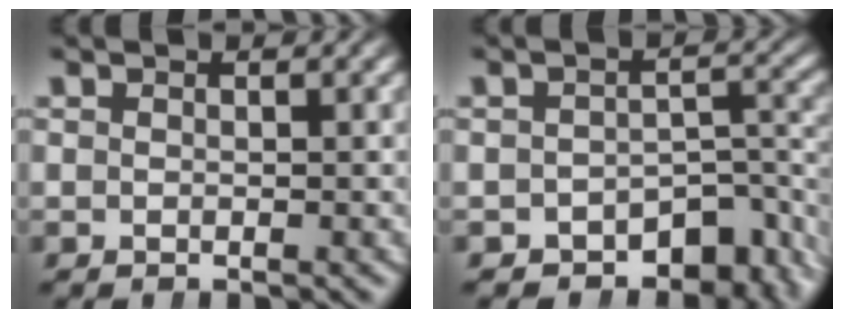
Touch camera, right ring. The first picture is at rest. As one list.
[{"total": 8.1, "force": [-5.5, 4.5, 3.8], "torque": [-0.029, -0.018, -0.079]}]